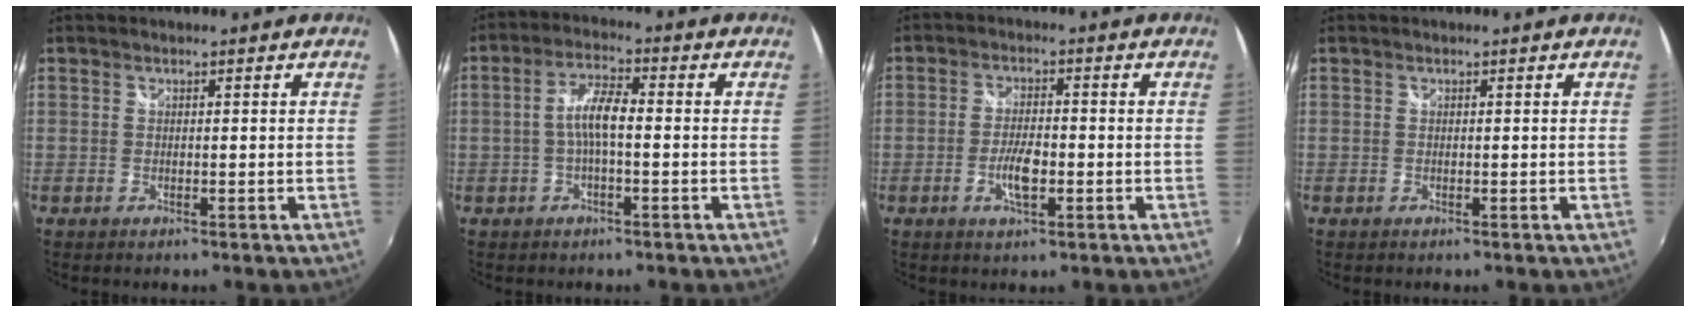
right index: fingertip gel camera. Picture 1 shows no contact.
{"total": 5.4, "force": [-0.8, 1.4, 5.2], "torque": [-0.104, 0.012, -0.015]}
{"total": 5.1, "force": [-1.8, 1.9, 4.4], "torque": [-0.091, -0.001, -0.033]}
{"total": 0.0}